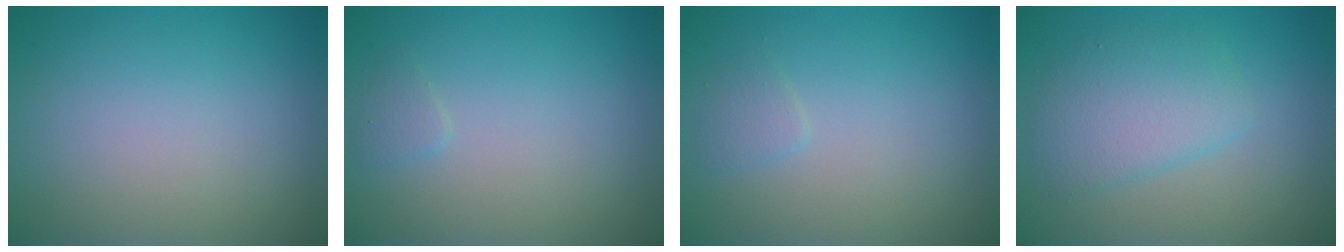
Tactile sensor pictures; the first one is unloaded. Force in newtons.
{"total": 0.7, "press": 0.7, "slide": 0.1}
{"total": 0.9, "press": 0.9, "slide": 0.1}
{"total": 3.7, "press": 3.7, "slide": 0.1}